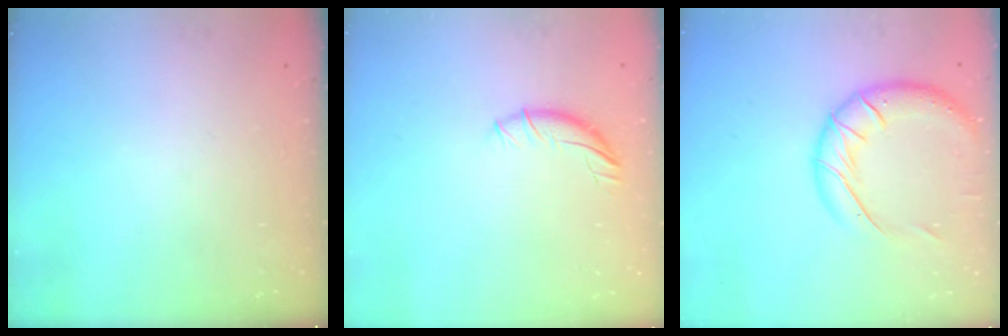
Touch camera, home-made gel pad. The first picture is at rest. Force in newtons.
{"total": 6.6, "press": 6.6, "slide": 0.5}
{"total": 16.6, "press": 16.4, "slide": 2.7}